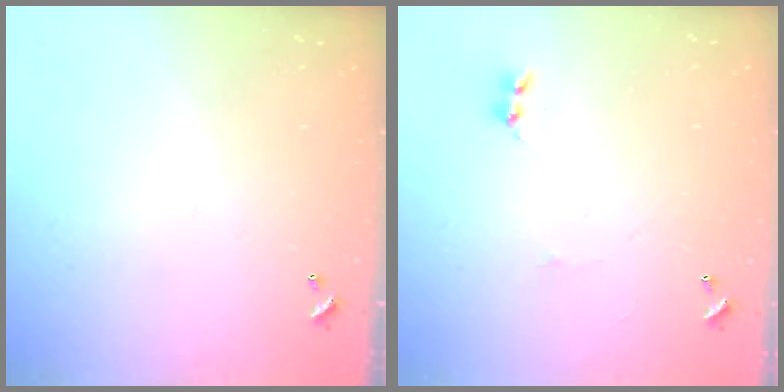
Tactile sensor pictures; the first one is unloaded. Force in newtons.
{"total": 0.0}